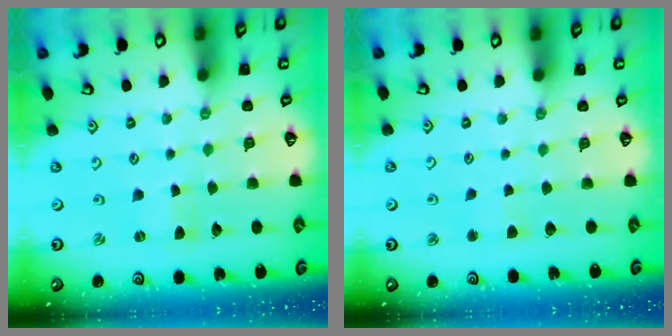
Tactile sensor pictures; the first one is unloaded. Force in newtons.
{"total": 2.1, "press": 2.0, "slide": 0.3}